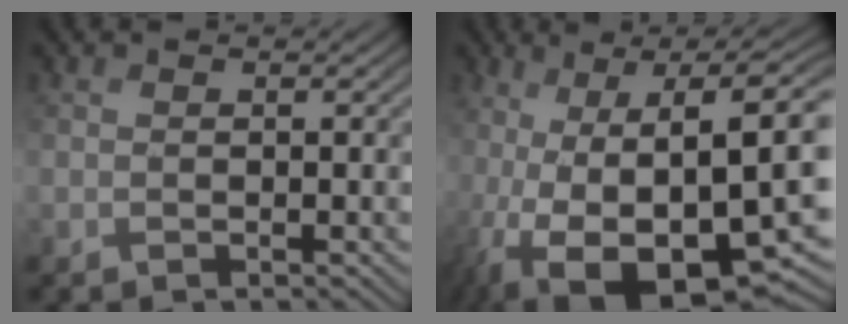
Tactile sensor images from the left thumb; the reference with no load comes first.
{"total": 17.0, "force": [-4.5, 6.4, 15.1], "torque": [-0.254, -0.030, -0.053]}